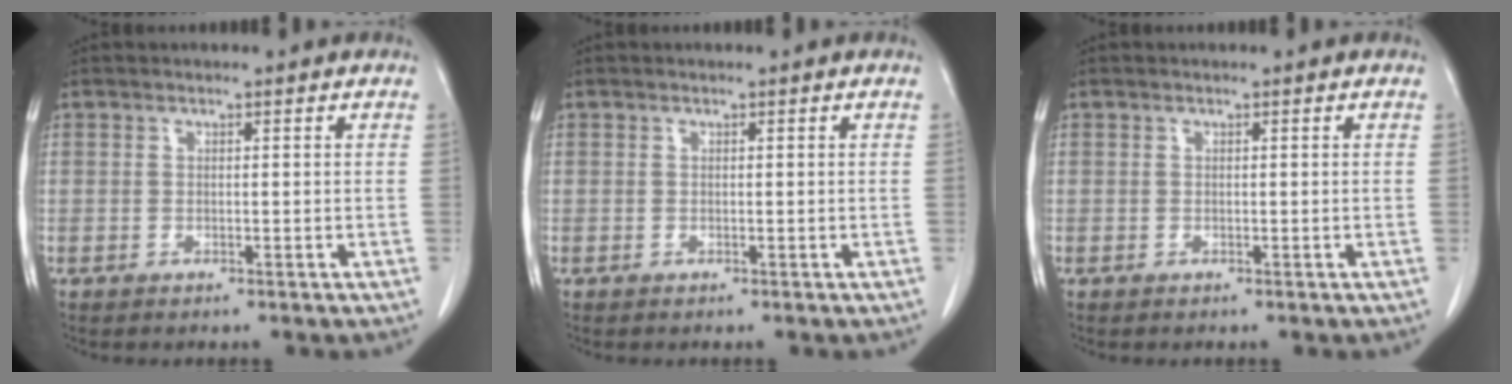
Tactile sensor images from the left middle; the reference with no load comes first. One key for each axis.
{"total": 0.0}
{"total": 0.0}